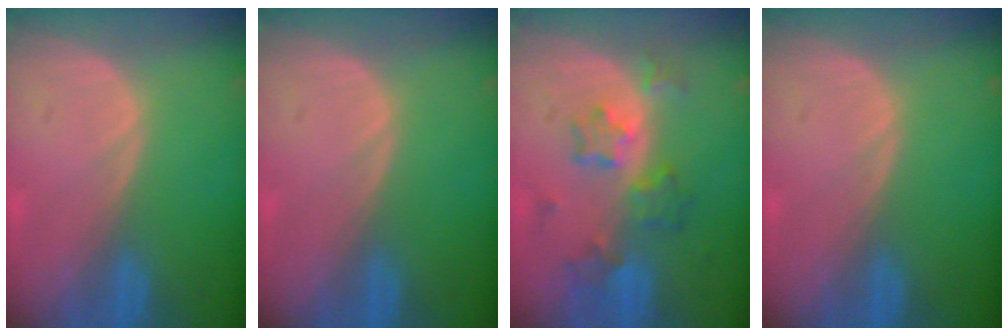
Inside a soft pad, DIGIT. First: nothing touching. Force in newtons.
{"total": 0.0}
{"total": 7.3, "press": 6.5, "slide": 3.3}
{"total": 0.0}